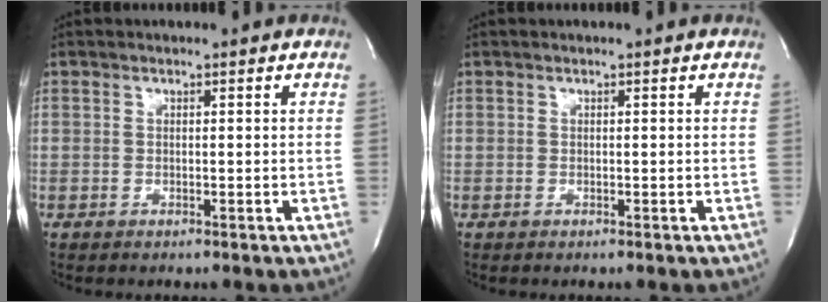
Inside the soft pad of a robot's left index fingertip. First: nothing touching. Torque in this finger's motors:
{"motor_torque": [0.00, 0.00, 0.00, 0.00]}